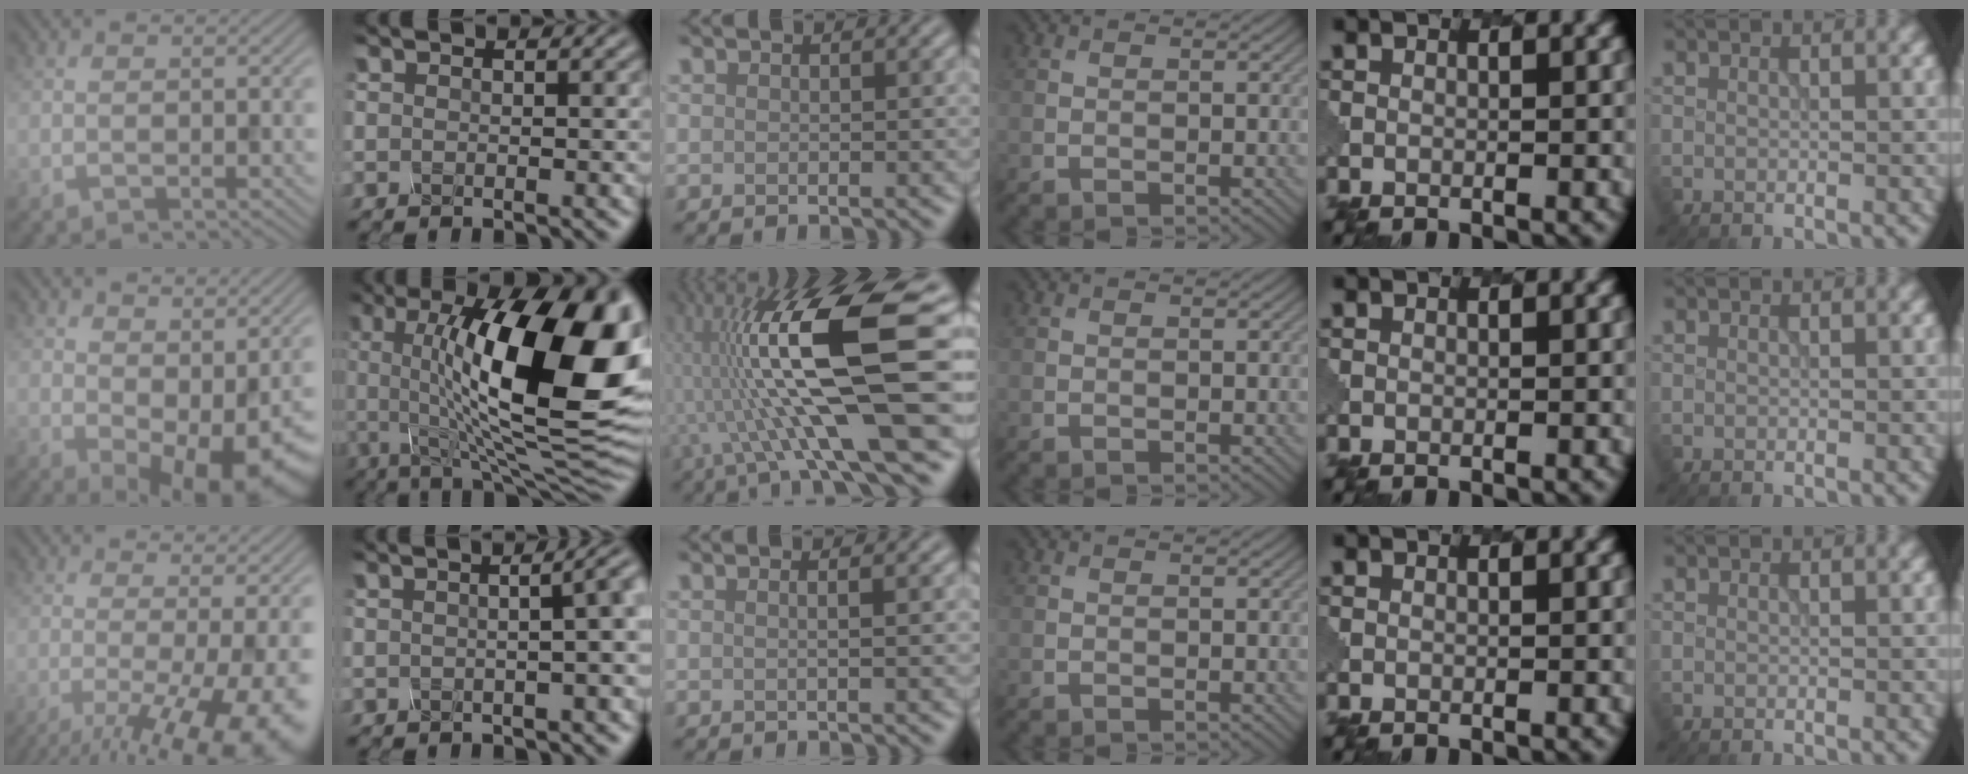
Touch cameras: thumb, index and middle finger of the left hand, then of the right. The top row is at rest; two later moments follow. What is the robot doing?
{"motion": "pour", "object": "mug"}